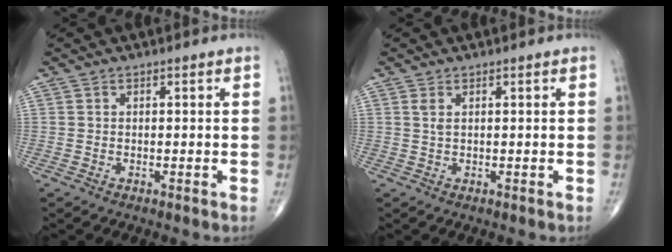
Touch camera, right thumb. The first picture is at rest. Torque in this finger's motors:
{"motor_torque": [0.08, 0.80, 0.10, -0.01, -0.01]}